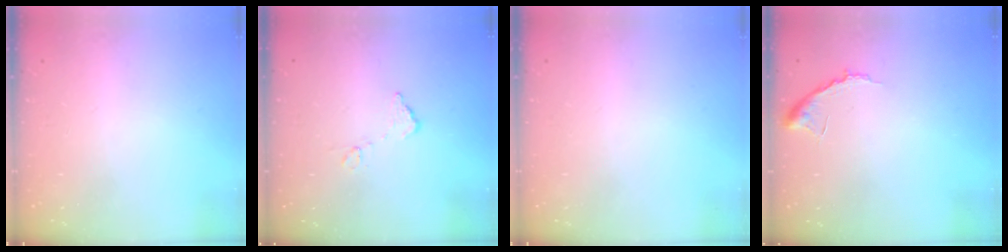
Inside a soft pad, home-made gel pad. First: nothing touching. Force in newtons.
{"total": 6.4, "press": 6.4, "slide": 0.4}
{"total": 0.0}
{"total": 6.9, "press": 6.9, "slide": 0.6}